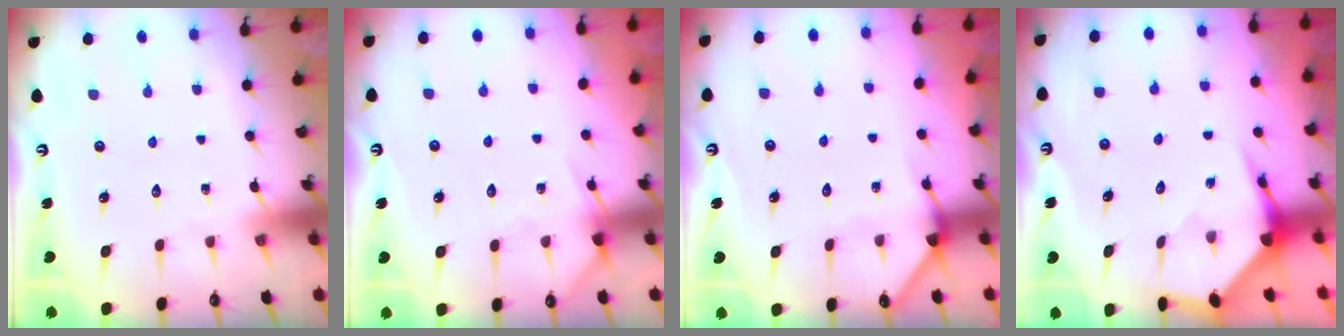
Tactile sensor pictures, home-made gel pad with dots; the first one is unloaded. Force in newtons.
{"total": 4.1, "press": 4.1, "slide": 0.5}
{"total": 3.1, "press": 3.0, "slide": 0.3}
{"total": 4.0, "press": 3.9, "slide": 0.4}